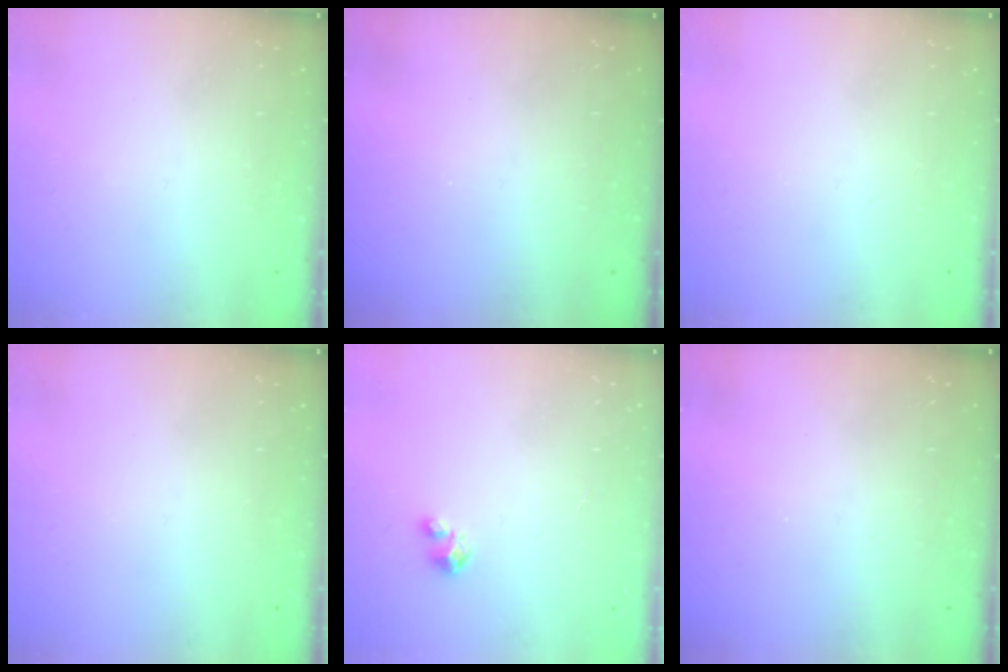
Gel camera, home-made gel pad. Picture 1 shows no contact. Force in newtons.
{"total": 0.0}
{"total": 0.0}
{"total": 0.0}
{"total": 1.7, "press": 1.7, "slide": 0.1}
{"total": 0.0}